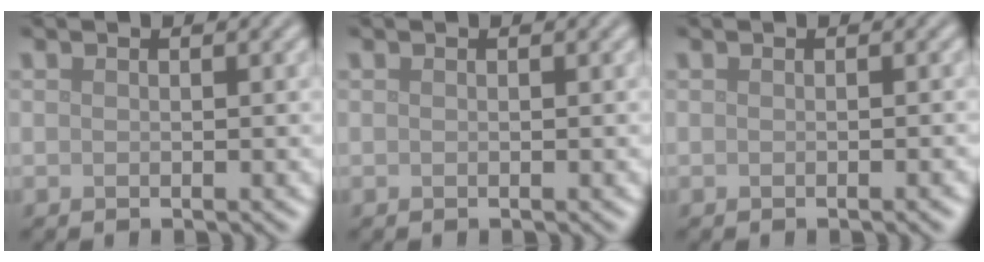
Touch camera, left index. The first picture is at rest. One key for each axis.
{"total": 0.0}
{"total": 0.7, "fx": -0.3, "fy": 0.1, "fz": 0.6, "tx": -0.005, "ty": 0.002, "tz": -0.003}